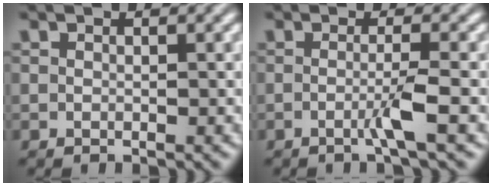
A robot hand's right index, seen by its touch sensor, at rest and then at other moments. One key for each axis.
{"total": 2.1, "fx": -0.8, "fy": -0.8, "fz": 1.7, "tx": -0.026, "ty": -0.003, "tz": -0.015}